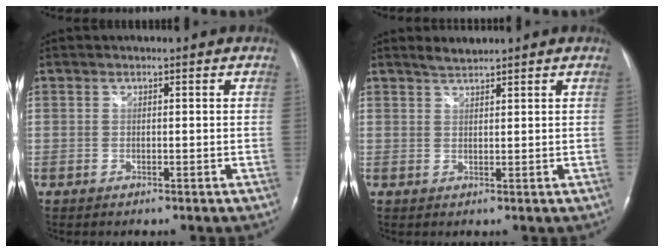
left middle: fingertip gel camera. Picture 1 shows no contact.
{"total": 1.8, "force": [1.8, -0.2, 0.2], "torque": [-0.007, 0.002, 0.037]}